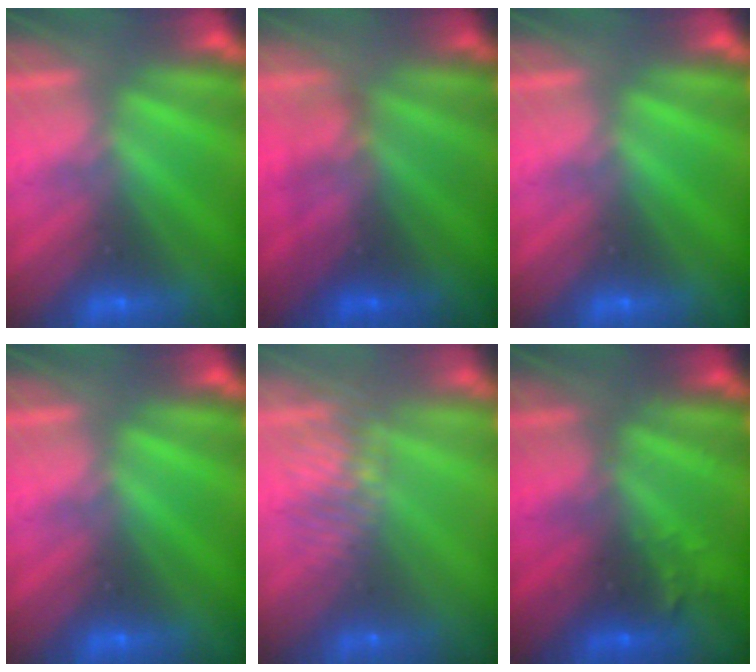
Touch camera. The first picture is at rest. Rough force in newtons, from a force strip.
{"total": 3.2}
{"total": 0.0}
{"total": 0.0}
{"total": 6.5}
{"total": 2.8}